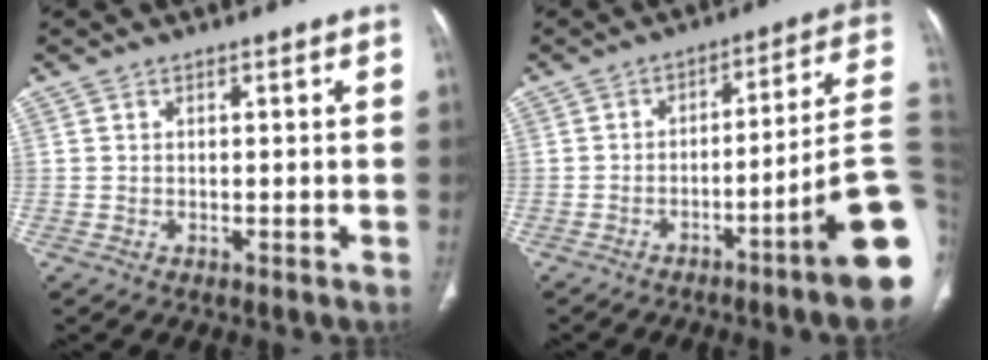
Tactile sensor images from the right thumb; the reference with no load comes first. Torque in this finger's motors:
{"motor_torque": [3.49, 1.26, 1.30, -1.47, 0.40]}